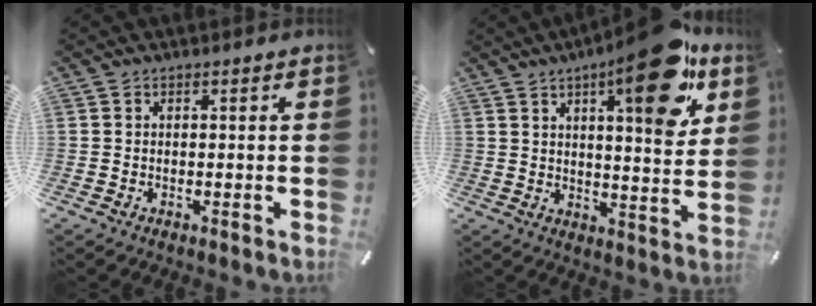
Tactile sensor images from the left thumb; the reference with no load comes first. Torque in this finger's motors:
{"motor_torque": [2.49, 2.28, 1.52, -1.25, 0.26]}